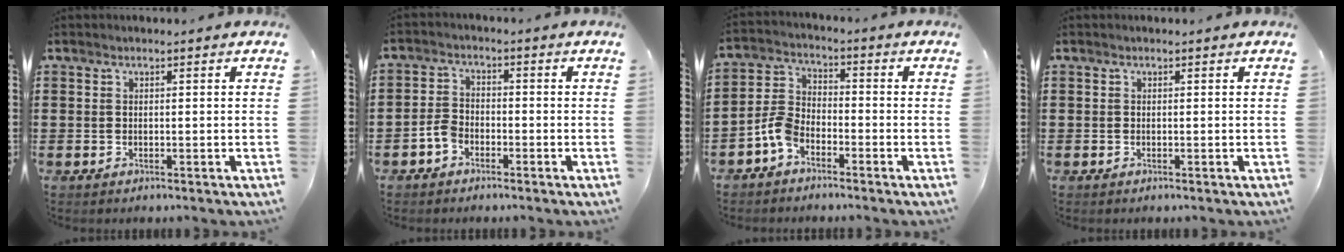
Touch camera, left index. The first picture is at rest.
{"total": 3.2, "force": [-1.9, 1.9, 1.7], "torque": [-0.055, 0.000, -0.043]}
{"total": 5.2, "force": [-3.4, 2.8, 2.8], "torque": [-0.077, 0.007, -0.072]}
{"total": 0.0}